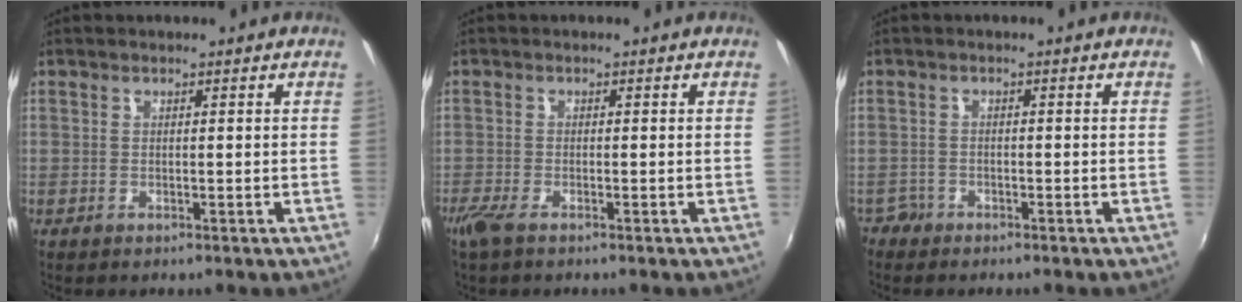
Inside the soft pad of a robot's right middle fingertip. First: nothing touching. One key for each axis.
{"total": 2.8, "fx": -2.0, "fy": 0.6, "fz": 1.8, "tx": -0.043, "ty": -0.010, "tz": -0.042}
{"total": 2.3, "fx": -1.8, "fy": 1.4, "fz": 0.0, "tx": -0.006, "ty": 0.000, "tz": -0.037}